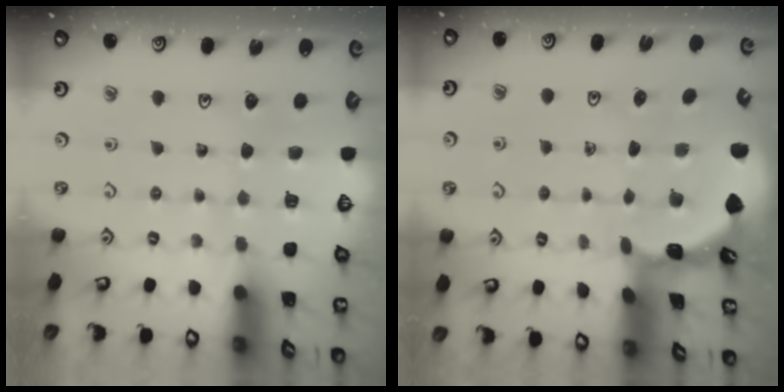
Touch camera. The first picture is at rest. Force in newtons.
{"total": 1.8, "press": 1.8, "slide": 0.1}